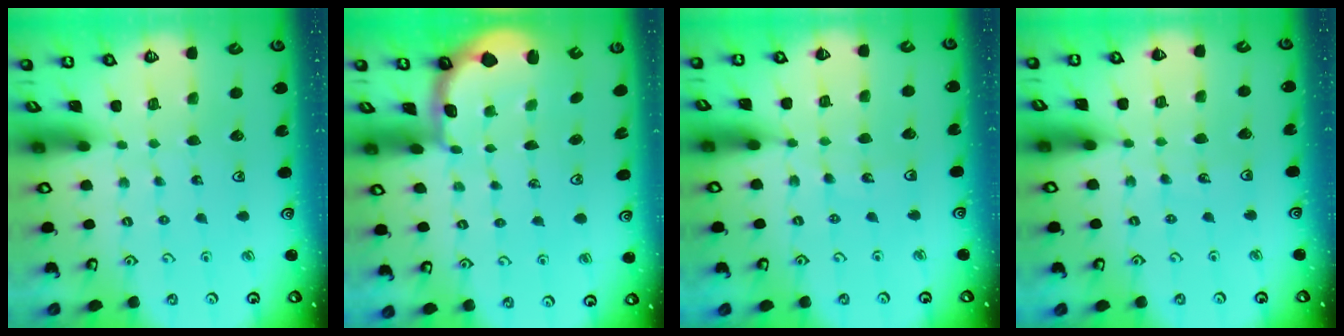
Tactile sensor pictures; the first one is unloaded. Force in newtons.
{"total": 2.4, "press": 1.1, "slide": 2.1}
{"total": 4.0, "press": 3.5, "slide": 1.8}
{"total": 3.0, "press": 3.0, "slide": 0.3}